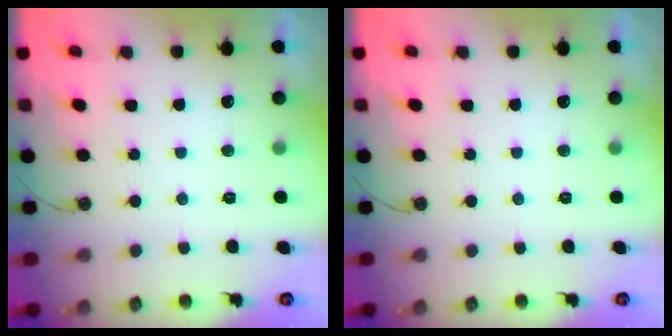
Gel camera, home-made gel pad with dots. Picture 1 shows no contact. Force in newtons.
{"total": 0.0}